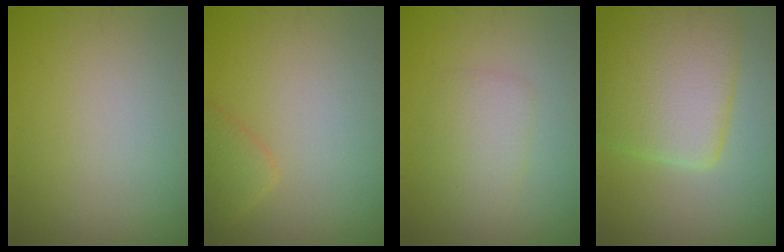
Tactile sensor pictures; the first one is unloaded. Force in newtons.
{"total": 2.0, "press": 1.9, "slide": 0.0}
{"total": 2.3, "press": 2.3, "slide": 0.0}
{"total": 8.2, "press": 8.2, "slide": 0.6}